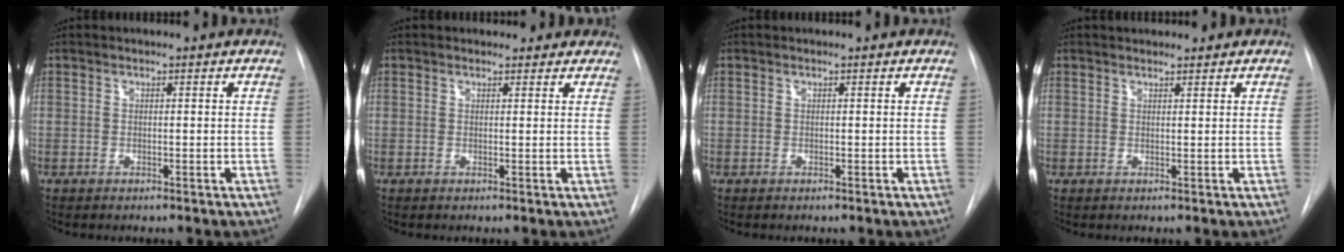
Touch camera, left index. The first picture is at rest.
{"total": 2.9, "force": [2.4, 1.5, 0.2], "torque": [0.009, -0.002, 0.013]}
{"total": 0.0}
{"total": 1.9, "force": [1.7, 0.5, 0.6], "torque": [-0.006, 0.013, 0.025]}